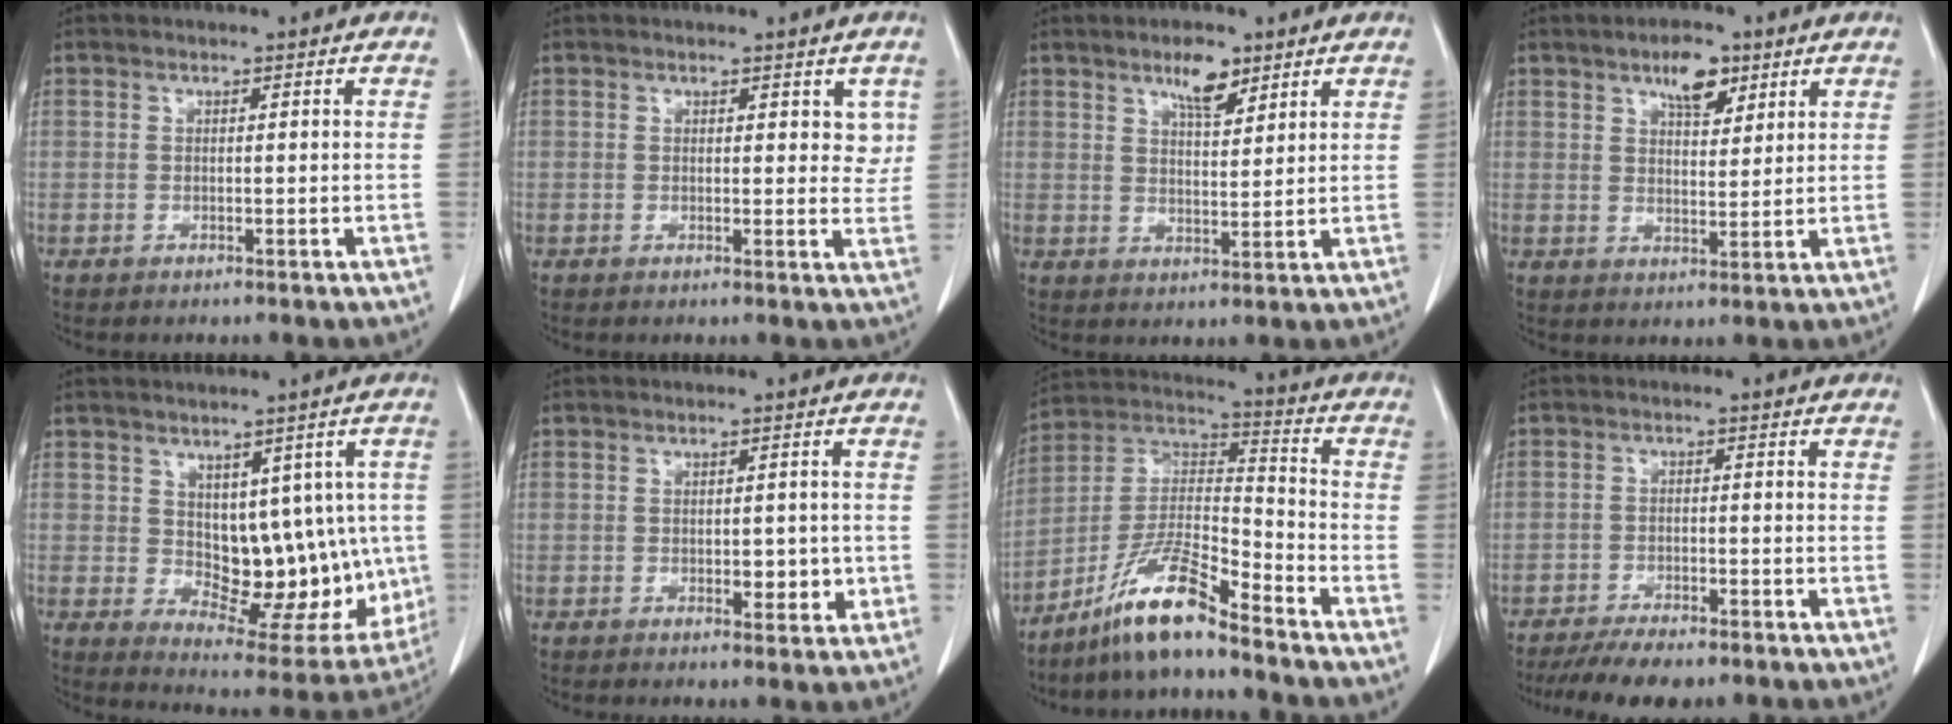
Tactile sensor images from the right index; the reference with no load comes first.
{"total": 3.0, "force": [1.6, 1.7, 1.8], "torque": [-0.007, -0.008, 0.017]}
{"total": 5.2, "force": [3.5, 1.7, 3.4], "torque": [-0.061, 0.001, 0.059]}
{"total": 5.7, "force": [3.5, 2.4, 3.9], "torque": [-0.064, 0.002, 0.057]}
{"total": 13.8, "force": [0.5, 7.2, 11.8], "torque": [-0.130, 0.004, 0.032]}
{"total": 3.5, "force": [-0.5, 1.8, 2.9], "torque": [-0.029, -0.002, -0.002]}
{"total": 12.0, "force": [-9.2, 0.8, 7.6], "torque": [-0.154, 0.004, -0.173]}
{"total": 7.0, "force": [-5.7, 2.0, 3.6], "torque": [-0.051, -0.010, -0.092]}